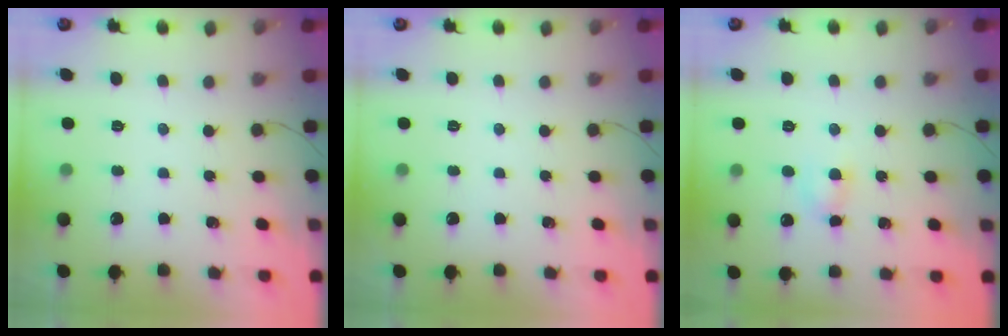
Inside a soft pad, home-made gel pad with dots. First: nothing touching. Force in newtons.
{"total": 0.0}
{"total": 3.8, "press": 3.5, "slide": 1.3}